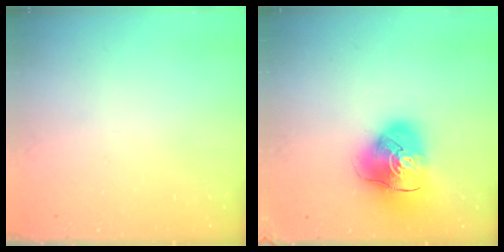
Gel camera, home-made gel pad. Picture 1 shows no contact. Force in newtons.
{"total": 15.6, "press": 15.5, "slide": 2.4}